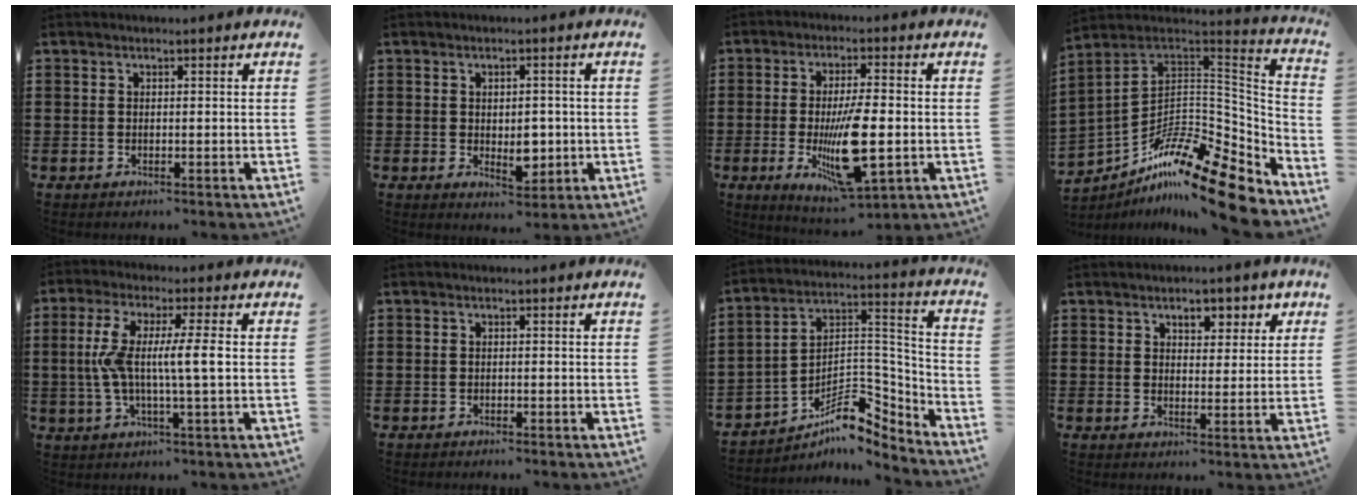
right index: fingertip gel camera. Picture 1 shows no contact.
{"total": 4.8, "force": [-0.4, 3.0, 3.7], "torque": [-0.045, -0.003, -0.012]}
{"total": 12.4, "force": [-2.5, 3.7, 11.5], "torque": [-0.216, -0.019, -0.042]}
{"total": 15.8, "force": [-11.8, 4.0, 9.6], "torque": [-0.156, 0.029, -0.215]}
{"total": 8.2, "force": [0.0, 0.5, 8.1], "torque": [-0.156, -0.004, -0.010]}
{"total": 0.6, "force": [-0.5, 0.2, -0.1], "torque": [0.000, 0.002, -0.013]}
{"total": 9.1, "force": [-5.5, 4.9, 5.4], "torque": [-0.081, -0.005, -0.103]}
{"total": 3.9, "force": [2.3, 2.4, 2.1], "torque": [-0.030, 0.002, 0.031]}